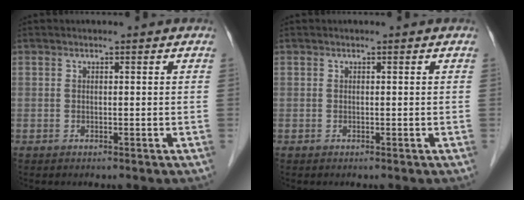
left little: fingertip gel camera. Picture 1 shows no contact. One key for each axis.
{"total": 0.0}